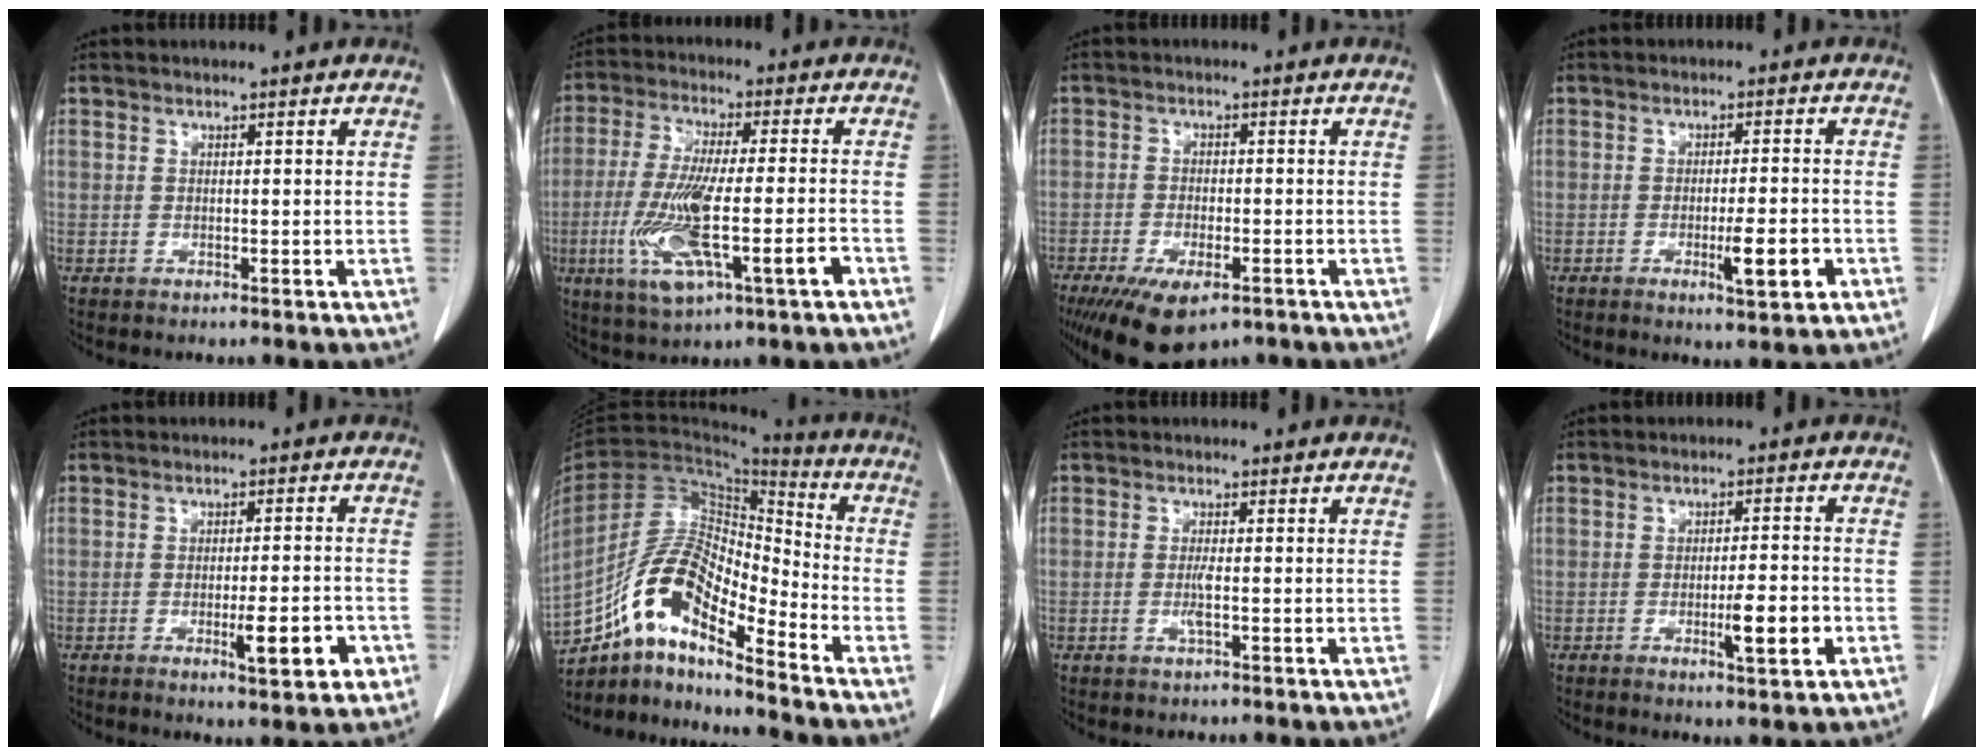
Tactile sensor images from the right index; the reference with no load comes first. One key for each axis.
{"total": 13.7, "fx": -4.6, "fy": 1.9, "fz": 12.8, "tx": -0.253, "ty": -0.016, "tz": -0.075}
{"total": 10.6, "fx": -6.8, "fy": 4.2, "fz": 6.9, "tx": -0.123, "ty": -0.016, "tz": -0.103}
{"total": 5.6, "fx": -2.2, "fy": 0.6, "fz": 5.1, "tx": -0.080, "ty": -0.006, "tz": -0.029}
{"total": 6.5, "fx": -2.6, "fy": 1.0, "fz": 5.9, "tx": -0.084, "ty": -0.005, "tz": -0.030}
{"total": 13.3, "fx": -8.9, "fy": 3.2, "fz": 9.3, "tx": -0.185, "ty": 0.024, "tz": -0.160}
{"total": 1.6, "fx": -0.5, "fy": -0.1, "fz": 1.5, "tx": -0.033, "ty": -0.002, "tz": -0.010}
{"total": 5.7, "fx": -2.0, "fy": 0.5, "fz": 5.3, "tx": -0.085, "ty": -0.005, "tz": -0.027}